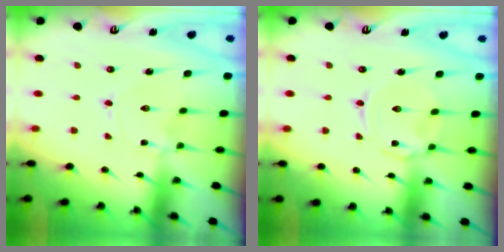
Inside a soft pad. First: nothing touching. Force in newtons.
{"total": 2.5, "press": 2.5, "slide": 0.6}